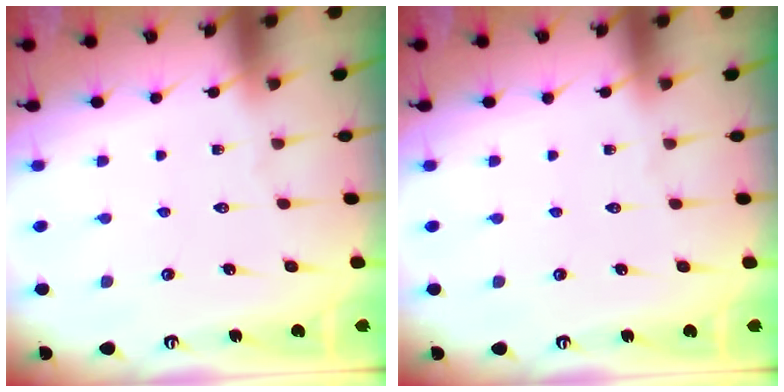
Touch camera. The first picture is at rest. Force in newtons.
{"total": 0.0}